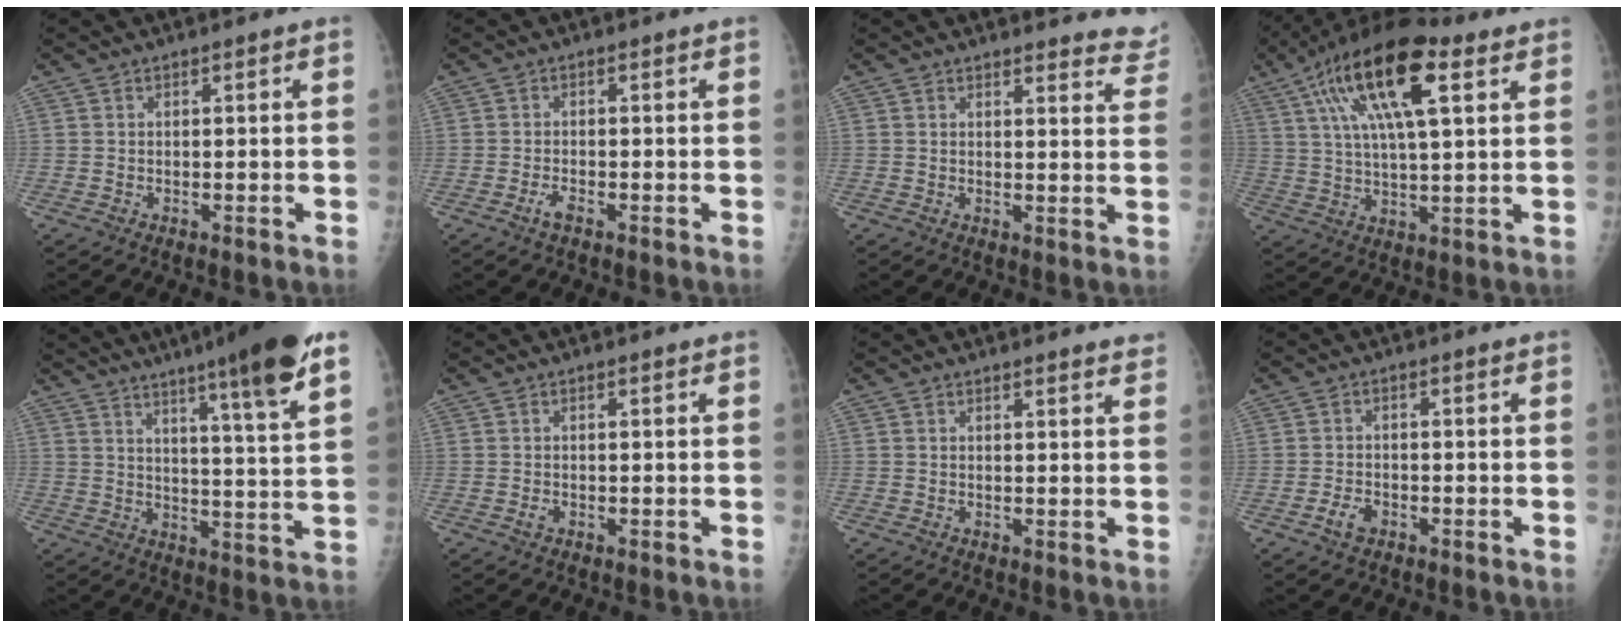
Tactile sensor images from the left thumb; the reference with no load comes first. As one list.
[{"total": 1.7, "force": [-1.1, 0.5, 1.3], "torque": [-0.029, 0.004, -0.020]}, {"total": 8.5, "force": [8.3, 1.5, 0.4], "torque": [0.035, -0.071, 0.061]}, {"total": 18.5, "force": [8.3, 6.4, 15.2], "torque": [-0.268, 0.000, 0.142]}, {"total": 18.1, "force": [12.0, 0.8, 13.6], "torque": [-0.184, -0.046, 0.159]}, {"total": 0.7, "force": [-0.1, 0.5, 0.5], "torque": [-0.006, -0.001, -0.002]}, {"total": 2.8, "force": [2.7, 0.3, 0.8], "torque": [-0.005, -0.014, 0.022]}, {"total": 2.7, "force": [-1.4, 1.7, 1.6], "torque": [-0.027, 0.006, -0.023]}]